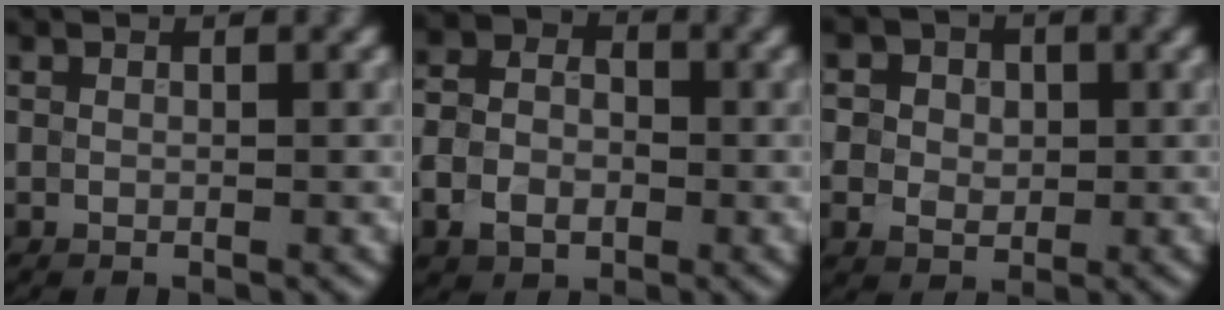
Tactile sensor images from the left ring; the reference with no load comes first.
{"total": 4.9, "force": [-1.7, 3.7, 2.6], "torque": [-0.052, -0.004, -0.041]}
{"total": 6.6, "force": [1.5, 5.6, 3.2], "torque": [-0.056, 0.029, -0.004]}